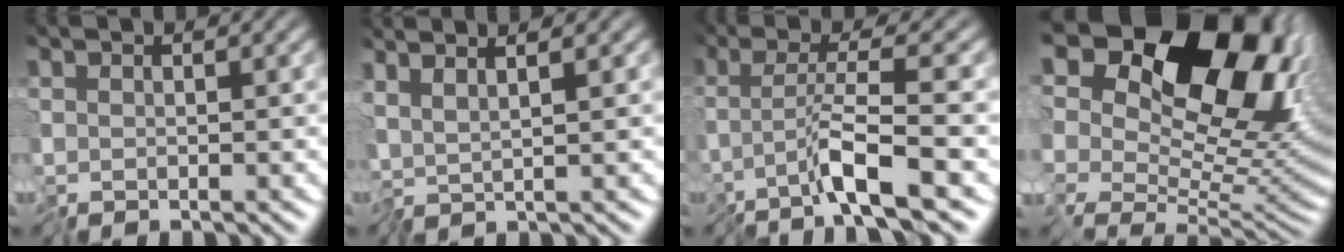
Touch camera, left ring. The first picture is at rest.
{"total": 2.1, "force": [1.2, -0.2, 1.7], "torque": [-0.035, 0.010, 0.018]}
{"total": 4.5, "force": [-1.8, -0.3, 4.2], "torque": [-0.065, 0.001, -0.046]}
{"total": 19.2, "force": [9.5, 11.4, 12.2], "torque": [-0.205, 0.070, 0.145]}